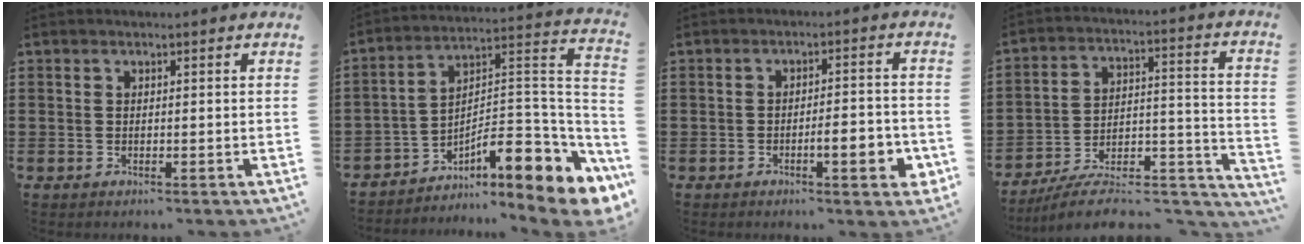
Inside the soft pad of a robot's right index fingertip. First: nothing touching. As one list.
[{"total": 9.7, "force": [-5.2, 3.5, 7.4], "torque": [-0.103, -0.014, -0.100]}, {"total": 4.9, "force": [-1.9, 1.2, 4.4], "torque": [-0.063, -0.002, -0.035]}, {"total": 9.1, "force": [-7.9, 2.1, 4.0], "torque": [-0.053, 0.017, -0.150]}]